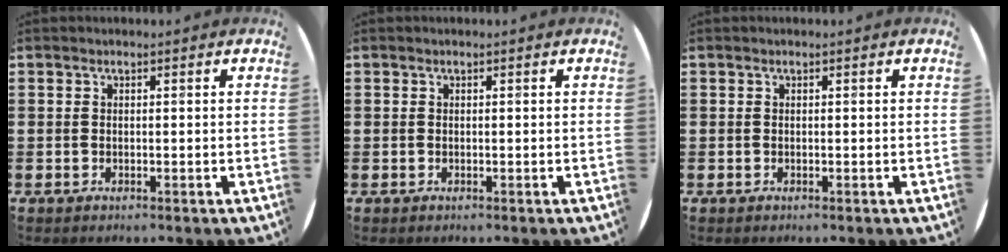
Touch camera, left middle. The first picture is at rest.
{"total": 0.0}
{"total": 0.0}